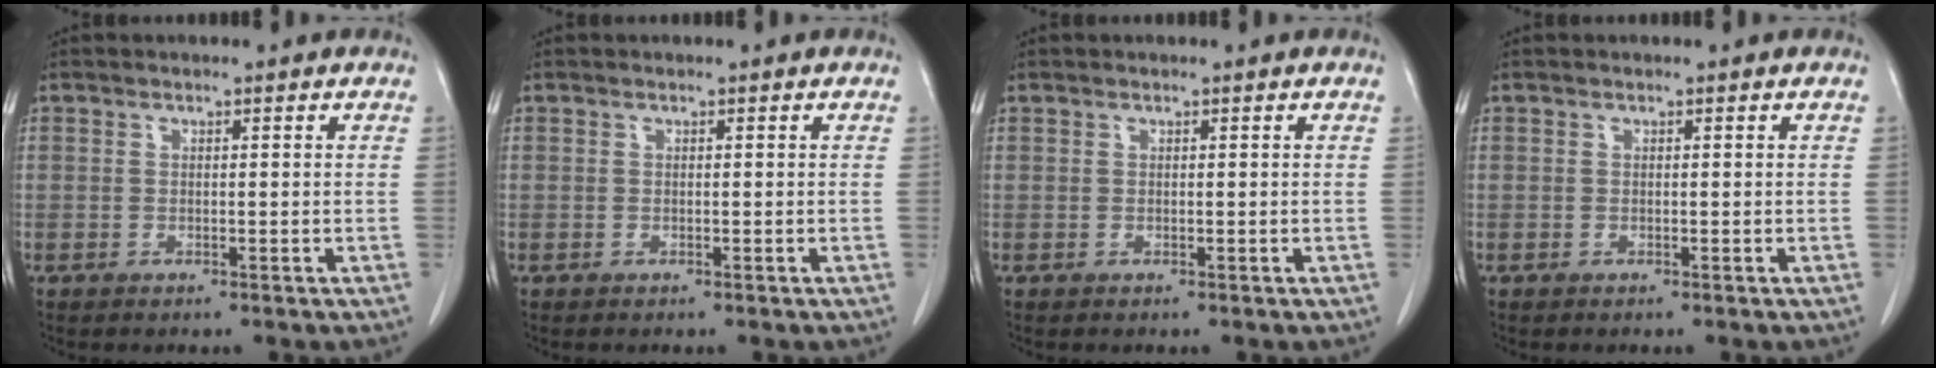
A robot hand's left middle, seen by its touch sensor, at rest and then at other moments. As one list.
[{"total": 0.0}, {"total": 0.0}, {"total": 0.0}]